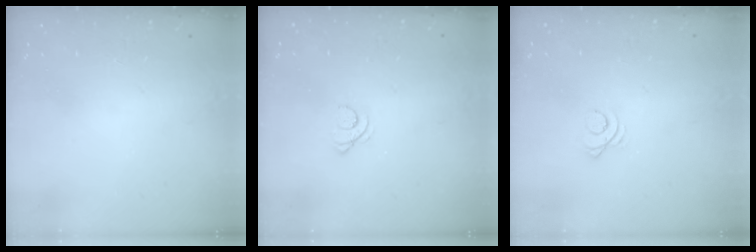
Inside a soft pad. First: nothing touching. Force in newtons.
{"total": 1.7, "press": 1.7, "slide": 0.2}
{"total": 2.4, "press": 2.4, "slide": 0.2}